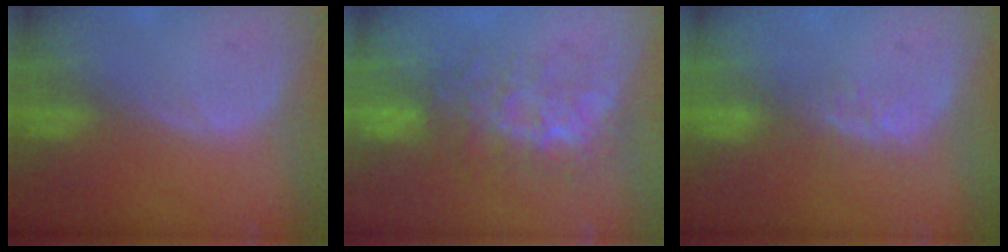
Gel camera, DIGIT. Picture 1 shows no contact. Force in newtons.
{"total": 8.0, "press": 7.5, "slide": 2.8}
{"total": 3.2, "press": 2.6, "slide": 1.8}